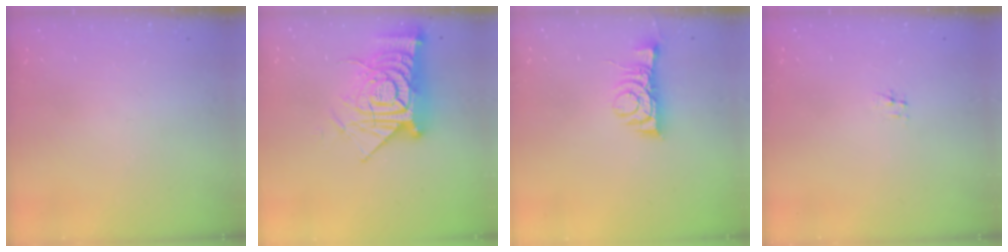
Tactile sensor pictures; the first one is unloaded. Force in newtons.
{"total": 19.4, "press": 19.3, "slide": 2.0}
{"total": 7.0, "press": 7.0, "slide": 0.9}
{"total": 2.3, "press": 2.3, "slide": 0.3}